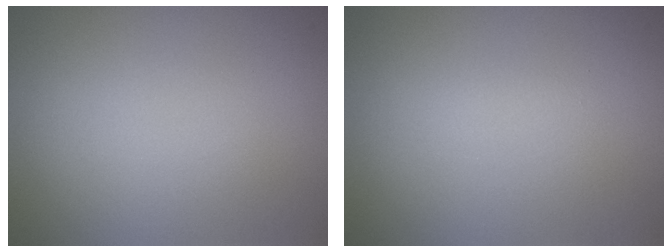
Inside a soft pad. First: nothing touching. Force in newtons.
{"total": 0.6, "press": 0.6, "slide": 0.0}